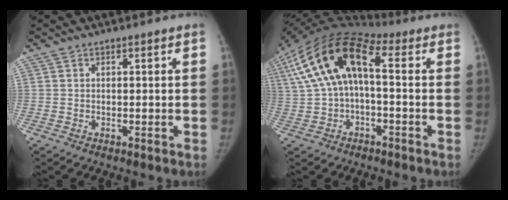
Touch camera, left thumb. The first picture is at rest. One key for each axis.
{"total": 16.1, "fx": 1.8, "fy": 8.4, "fz": 13.7, "tx": -0.270, "ty": 0.050, "tz": 0.023}